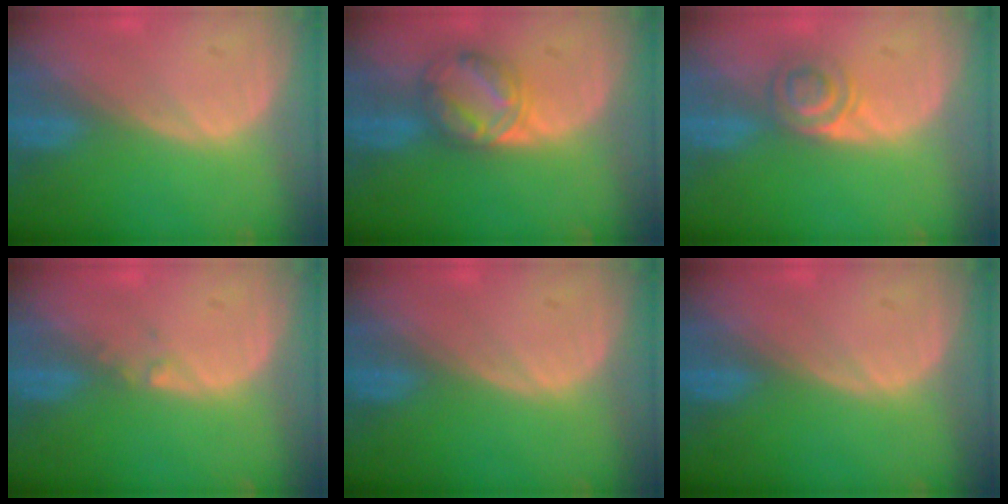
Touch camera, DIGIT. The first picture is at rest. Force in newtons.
{"total": 5.8, "press": 5.8, "slide": 0.0}
{"total": 3.8, "press": 3.6, "slide": 0.9}
{"total": 0.7, "press": 0.6, "slide": 0.4}
{"total": 0.0}
{"total": 0.0}